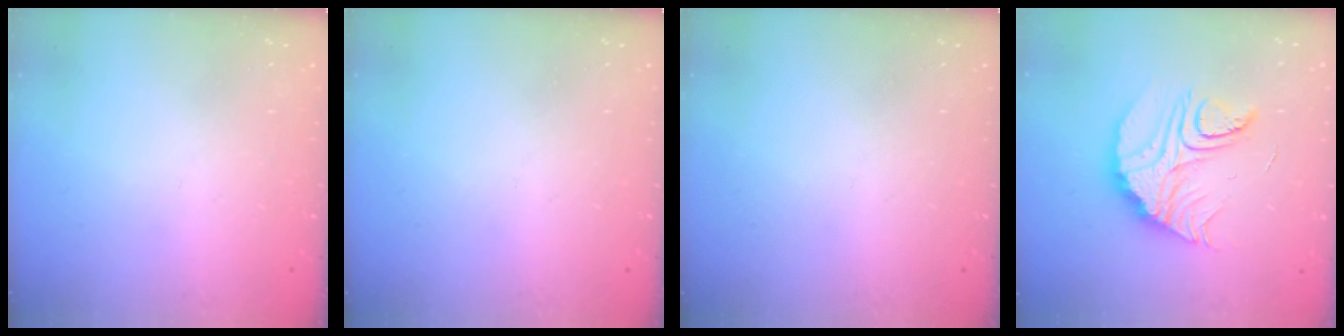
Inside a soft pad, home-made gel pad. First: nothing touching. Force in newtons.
{"total": 0.0}
{"total": 0.0}
{"total": 14.6, "press": 14.6, "slide": 0.5}